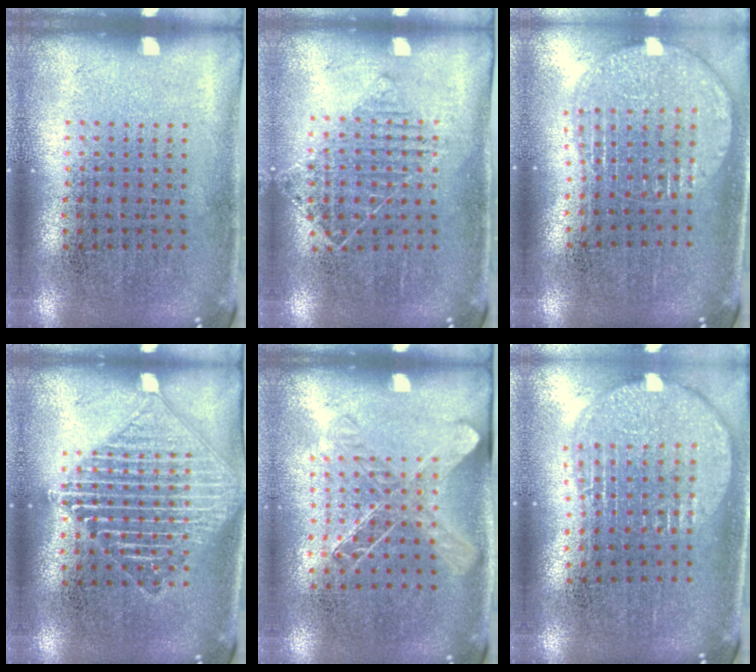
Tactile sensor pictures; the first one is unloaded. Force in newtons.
{"total": 0.9, "press": 0.9, "slide": 0.2}
{"total": 1.6, "press": 1.4, "slide": 0.8}
{"total": 3.3, "press": 3.3, "slide": 0.5}
{"total": 1.4, "press": 1.2, "slide": 0.6}
{"total": 2.0, "press": 1.7, "slide": 1.1}